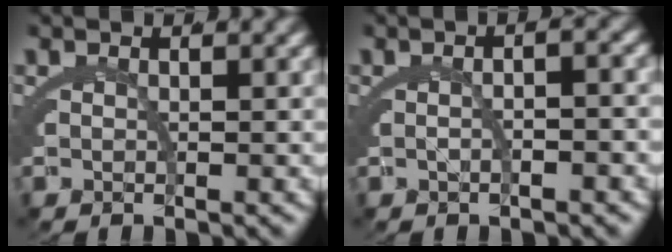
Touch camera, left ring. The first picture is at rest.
{"total": 1.9, "force": [-0.5, 0.3, 1.8], "torque": [-0.015, 0.018, -0.017]}